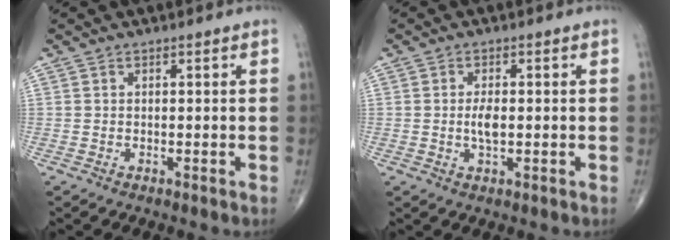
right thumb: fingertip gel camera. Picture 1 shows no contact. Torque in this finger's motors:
{"motor_torque": [0.69, 0.42, 0.21, -0.15, 0.00]}